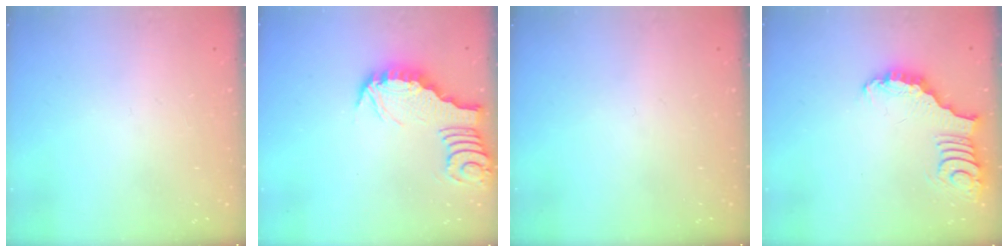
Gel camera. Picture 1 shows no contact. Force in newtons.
{"total": 3.2, "press": 3.1, "slide": 0.4}
{"total": 0.0}
{"total": 3.5, "press": 3.5, "slide": 0.5}